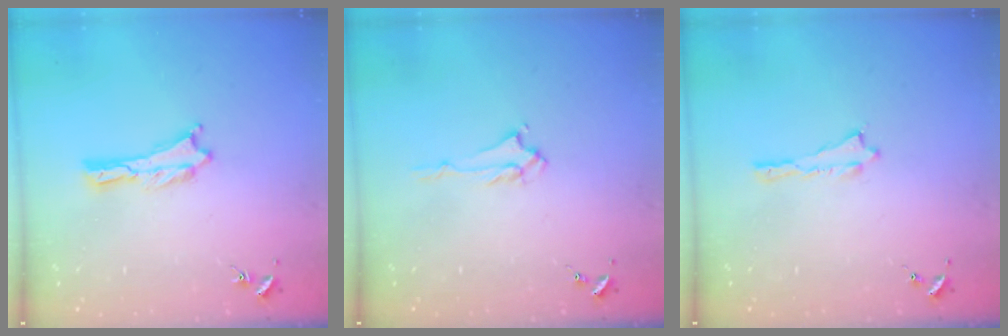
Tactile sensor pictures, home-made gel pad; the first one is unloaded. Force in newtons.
{"total": 1.4, "press": 1.4, "slide": 0.3}
{"total": 0.0}